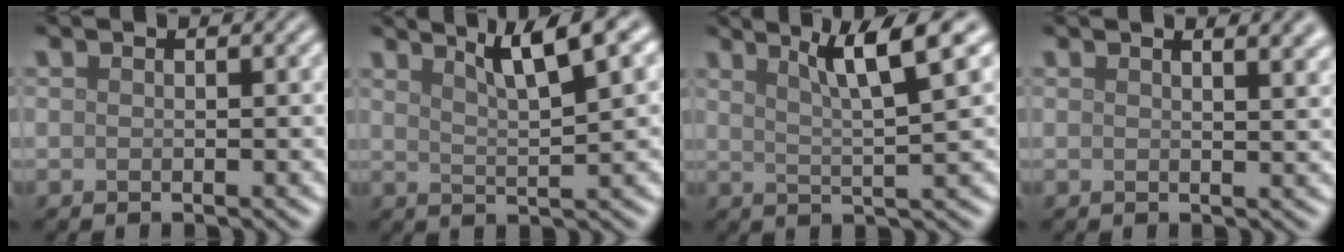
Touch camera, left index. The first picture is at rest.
{"total": 5.8, "force": [3.8, 0.9, 4.3], "torque": [-0.057, 0.015, 0.064]}
{"total": 5.9, "force": [3.2, 0.8, 4.8], "torque": [-0.070, 0.008, 0.054]}
{"total": 4.5, "force": [2.8, 1.9, 3.0], "torque": [-0.011, 0.022, 0.021]}